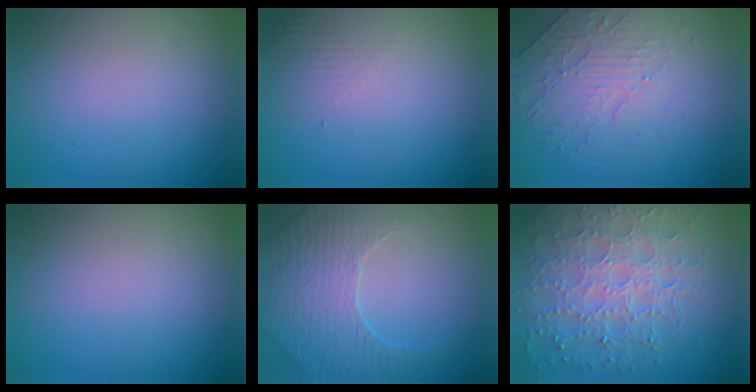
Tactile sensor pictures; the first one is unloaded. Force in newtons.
{"total": 1.4, "press": 0.2, "slide": 1.4}
{"total": 4.6, "press": 3.3, "slide": 3.1}
{"total": 0.0}
{"total": 5.3, "press": 3.7, "slide": 3.8}
{"total": 8.0, "press": 5.6, "slide": 5.7}